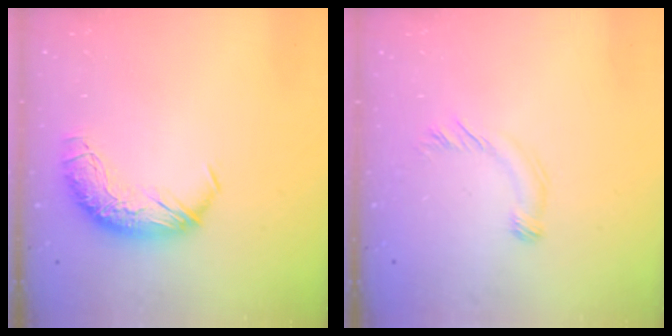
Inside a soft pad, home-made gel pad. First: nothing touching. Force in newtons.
{"total": 4.6, "press": 4.6, "slide": 0.5}